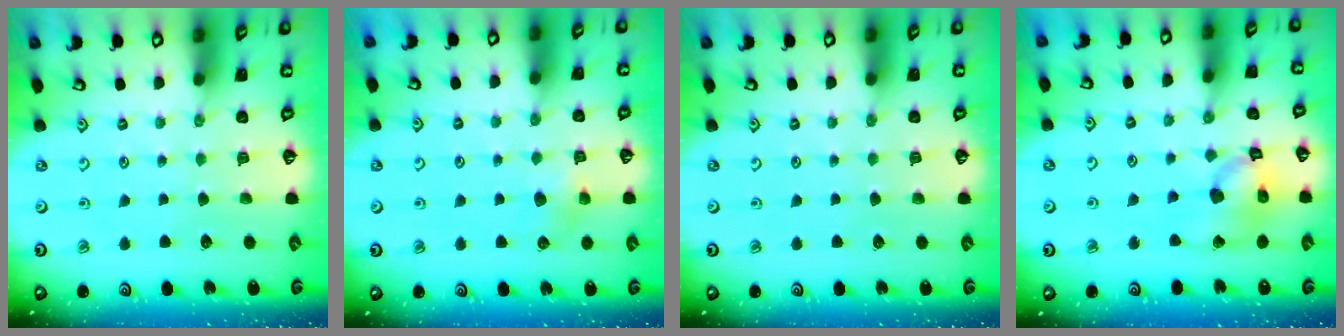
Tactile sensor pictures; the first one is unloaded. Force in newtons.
{"total": 4.2, "press": 4.2, "slide": 0.5}
{"total": 0.0}
{"total": 15.2, "press": 15.0, "slide": 2.1}